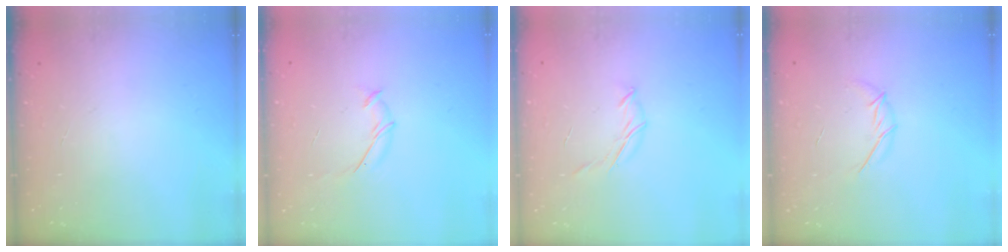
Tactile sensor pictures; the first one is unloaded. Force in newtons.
{"total": 5.3, "press": 5.1, "slide": 1.0}
{"total": 4.7, "press": 4.6, "slide": 0.9}
{"total": 5.7, "press": 5.7, "slide": 0.9}